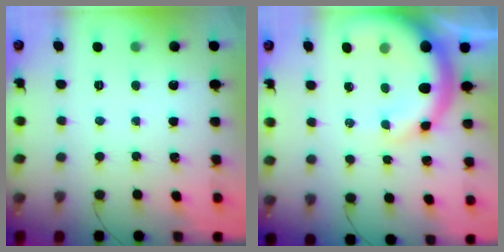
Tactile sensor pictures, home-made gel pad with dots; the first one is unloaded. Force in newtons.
{"total": 14.5, "press": 14.2, "slide": 2.9}